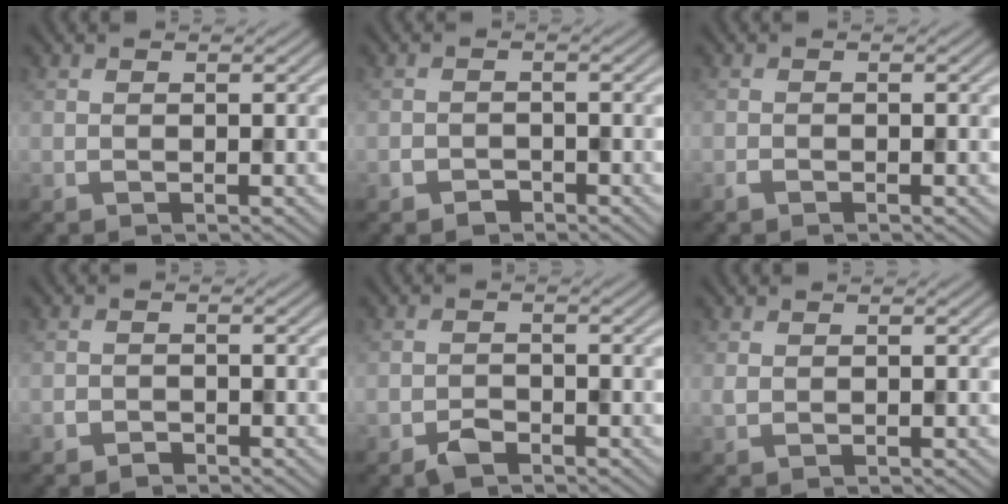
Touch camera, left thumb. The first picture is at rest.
{"total": 1.8, "force": [-1.3, 1.1, 0.4], "torque": [-0.005, 0.000, -0.027]}
{"total": 0.6, "force": [-0.5, 0.2, 0.3], "torque": [-0.006, -0.001, -0.010]}
{"total": 1.4, "force": [-1.1, 0.8, 0.3], "torque": [-0.003, 0.000, -0.024]}
{"total": 2.2, "force": [-1.6, 1.1, 1.0], "torque": [-0.016, 0.000, -0.034]}
{"total": 0.6, "force": [0.2, 0.4, 0.4], "torque": [-0.010, 0.000, 0.006]}